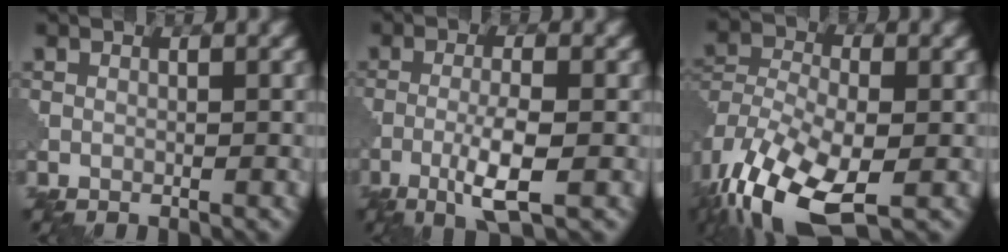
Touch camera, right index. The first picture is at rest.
{"total": 4.5, "force": [-1.7, 0.8, 4.1], "torque": [-0.077, 0.002, -0.037]}
{"total": 13.7, "force": [-7.6, 6.9, 9.0], "torque": [-0.201, -0.036, -0.128]}